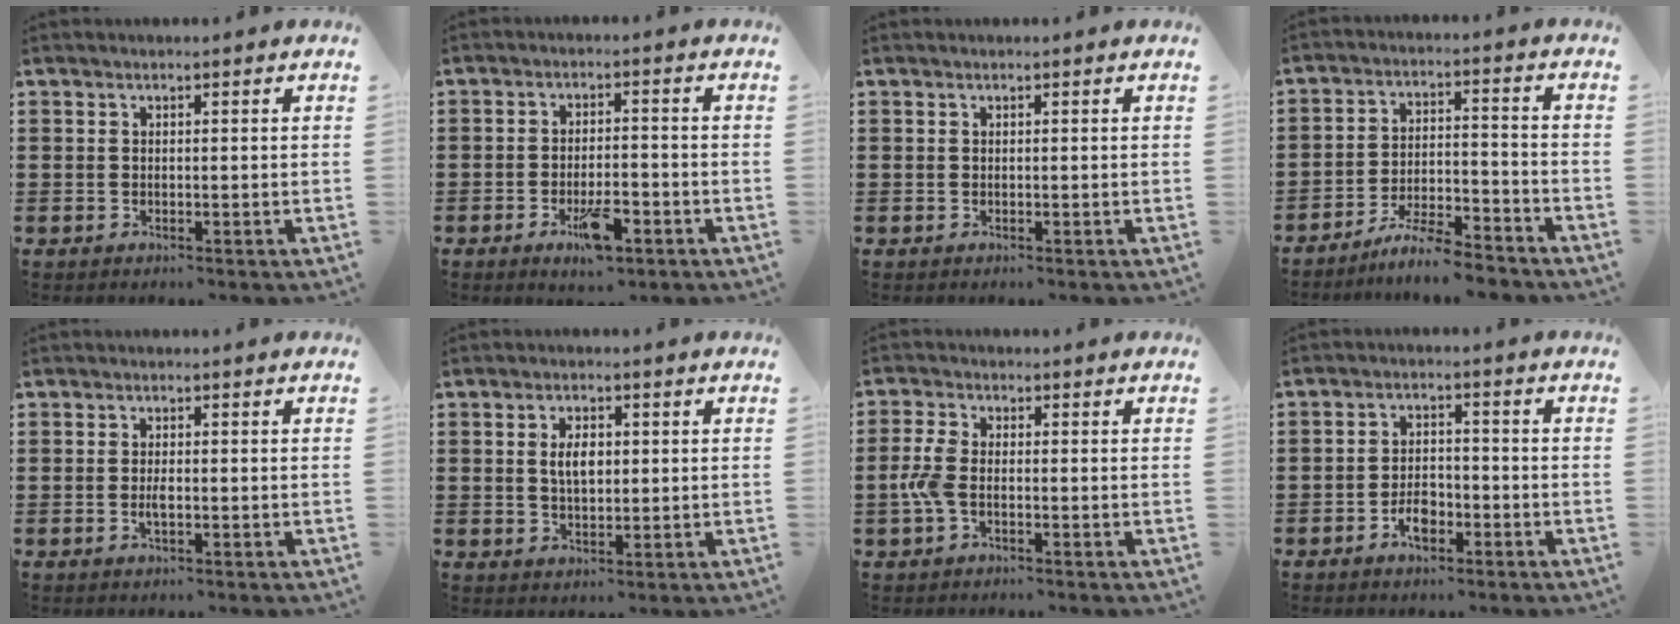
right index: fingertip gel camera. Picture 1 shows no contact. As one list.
[{"total": 6.1, "force": [-2.9, 2.1, 4.9], "torque": [-0.089, -0.002, -0.047]}, {"total": 0.0}, {"total": 6.8, "force": [-6.3, 0.1, 2.5], "torque": [-0.053, -0.003, -0.122]}, {"total": 1.6, "force": [-0.3, 0.4, 1.6], "torque": [-0.036, -0.005, -0.008]}, {"total": 4.0, "force": [0.5, 2.0, 3.4], "torque": [-0.061, 0.005, 0.006]}, {"total": 4.0, "force": [-1.0, 1.9, 3.4], "torque": [-0.096, -0.008, -0.028]}, {"total": 4.0, "force": [-2.1, 2.1, 2.7], "torque": [-0.053, 0.002, -0.040]}]